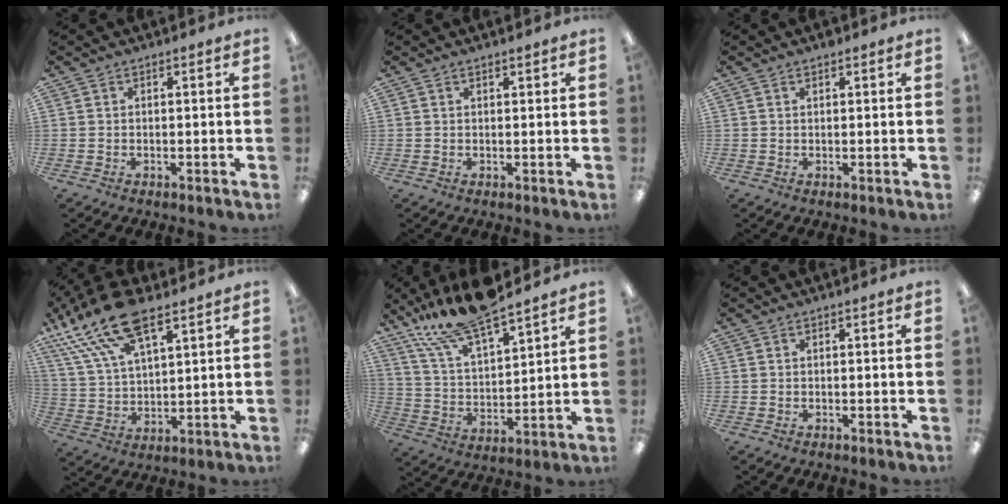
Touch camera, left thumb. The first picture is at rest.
{"total": 0.8, "force": [0.7, 0.2, 0.2], "torque": [0.003, -0.003, 0.011]}
{"total": 0.8, "force": [0.7, 0.4, 0.4], "torque": [-0.001, -0.002, 0.010]}
{"total": 18.6, "force": [12.0, 7.7, 11.9], "torque": [-0.254, -0.044, 0.214]}
{"total": 16.3, "force": [13.9, 4.1, 7.6], "torque": [-0.163, -0.077, 0.248]}
{"total": 0.0}